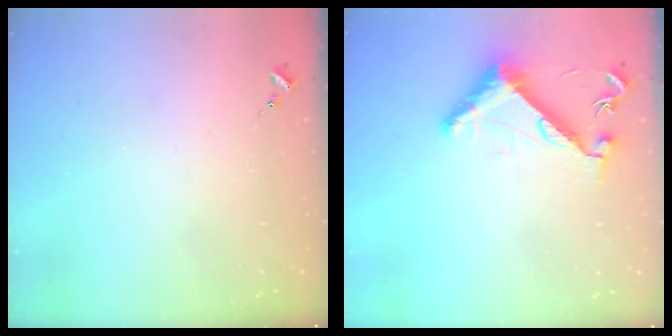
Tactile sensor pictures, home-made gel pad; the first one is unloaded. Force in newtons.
{"total": 8.6, "press": 8.6, "slide": 0.7}